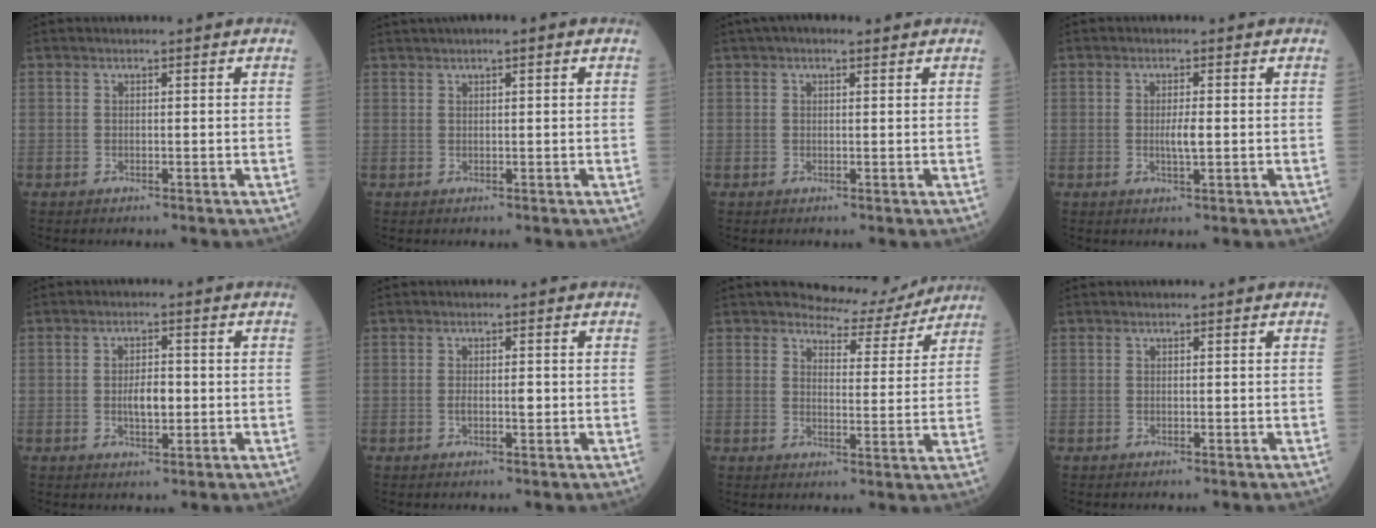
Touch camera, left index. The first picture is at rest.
{"total": 3.1, "force": [1.9, 0.3, 2.4], "torque": [-0.047, 0.020, 0.031]}
{"total": 3.0, "force": [1.9, 1.1, 2.0], "torque": [-0.037, 0.023, 0.030]}
{"total": 2.4, "force": [-0.1, 0.3, 2.4], "torque": [-0.047, -0.002, -0.001]}
{"total": 3.8, "force": [-0.3, 1.6, 3.5], "torque": [-0.062, 0.000, -0.005]}
{"total": 1.9, "force": [-0.2, 0.6, 1.7], "torque": [-0.034, 0.001, -0.003]}
{"total": 7.3, "force": [7.0, 1.9, 0.2], "torque": [-0.007, -0.008, 0.090]}
{"total": 0.0}